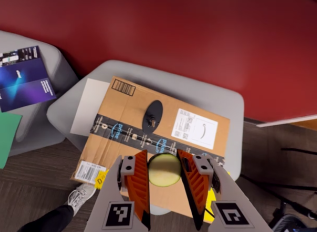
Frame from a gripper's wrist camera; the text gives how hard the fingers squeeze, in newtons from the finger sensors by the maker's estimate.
{"total": 9.8, "left": 9.9, "right": 9.6}